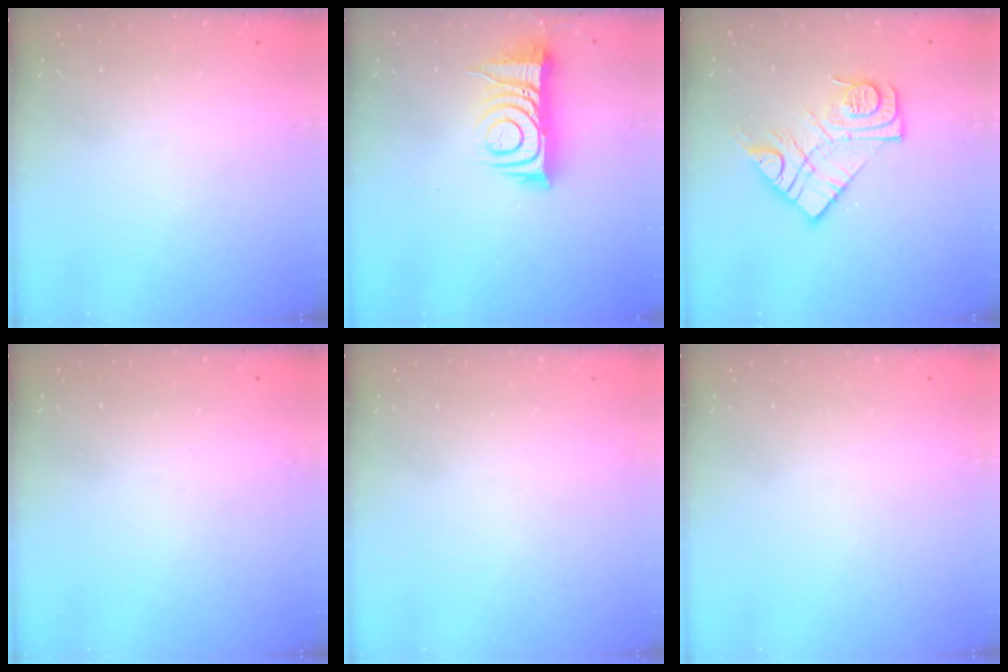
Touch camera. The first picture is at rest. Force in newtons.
{"total": 12.0, "press": 12.0, "slide": 1.1}
{"total": 13.2, "press": 13.2, "slide": 1.0}
{"total": 0.0}
{"total": 1.7, "press": 1.7, "slide": 0.1}
{"total": 1.8, "press": 1.7, "slide": 0.1}